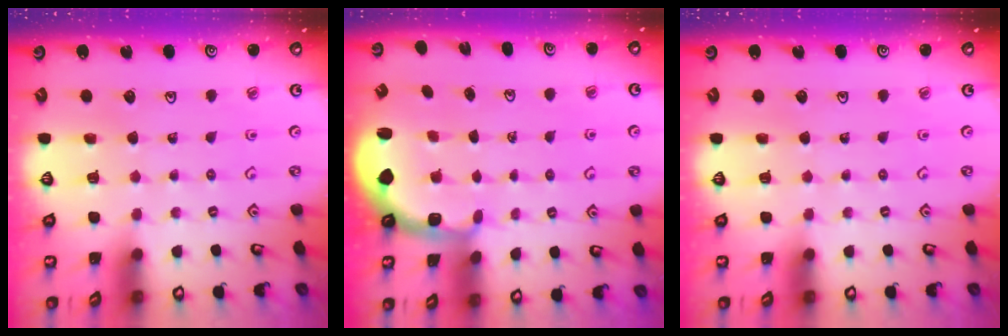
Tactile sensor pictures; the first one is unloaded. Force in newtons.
{"total": 2.2, "press": 1.5, "slide": 1.6}
{"total": 0.0}